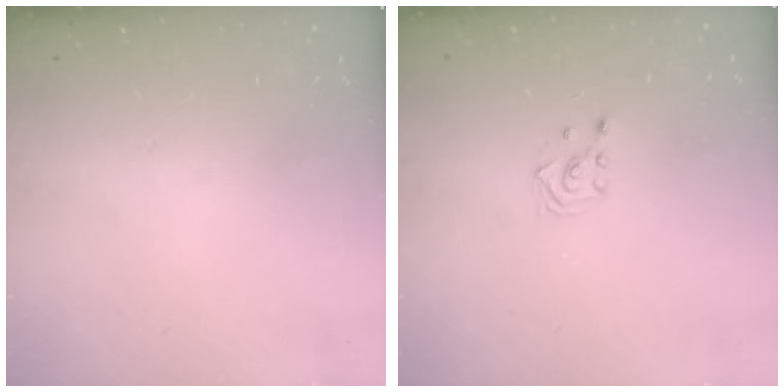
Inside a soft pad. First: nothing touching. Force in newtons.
{"total": 2.6, "press": 2.4, "slide": 0.9}